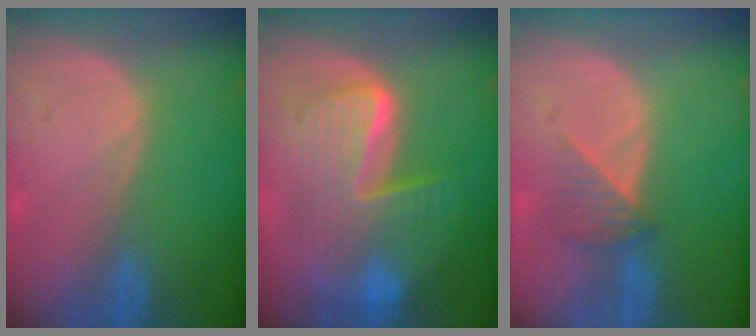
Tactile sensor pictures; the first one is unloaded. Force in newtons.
{"total": 9.9, "press": 9.9, "slide": 0.9}
{"total": 3.2, "press": 3.0, "slide": 1.1}